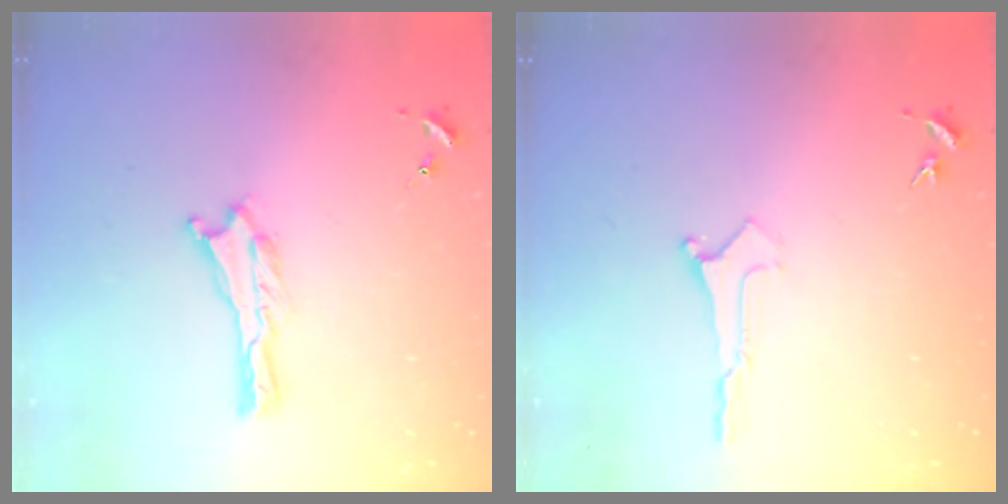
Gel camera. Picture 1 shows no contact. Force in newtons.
{"total": 0.0}